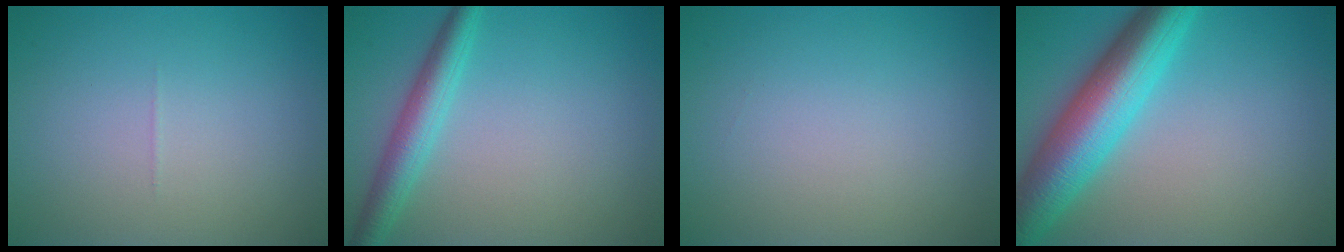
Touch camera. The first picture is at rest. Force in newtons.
{"total": 3.5, "press": 3.5, "slide": 0.1}
{"total": 0.0}
{"total": 9.0, "press": 9.0, "slide": 0.1}